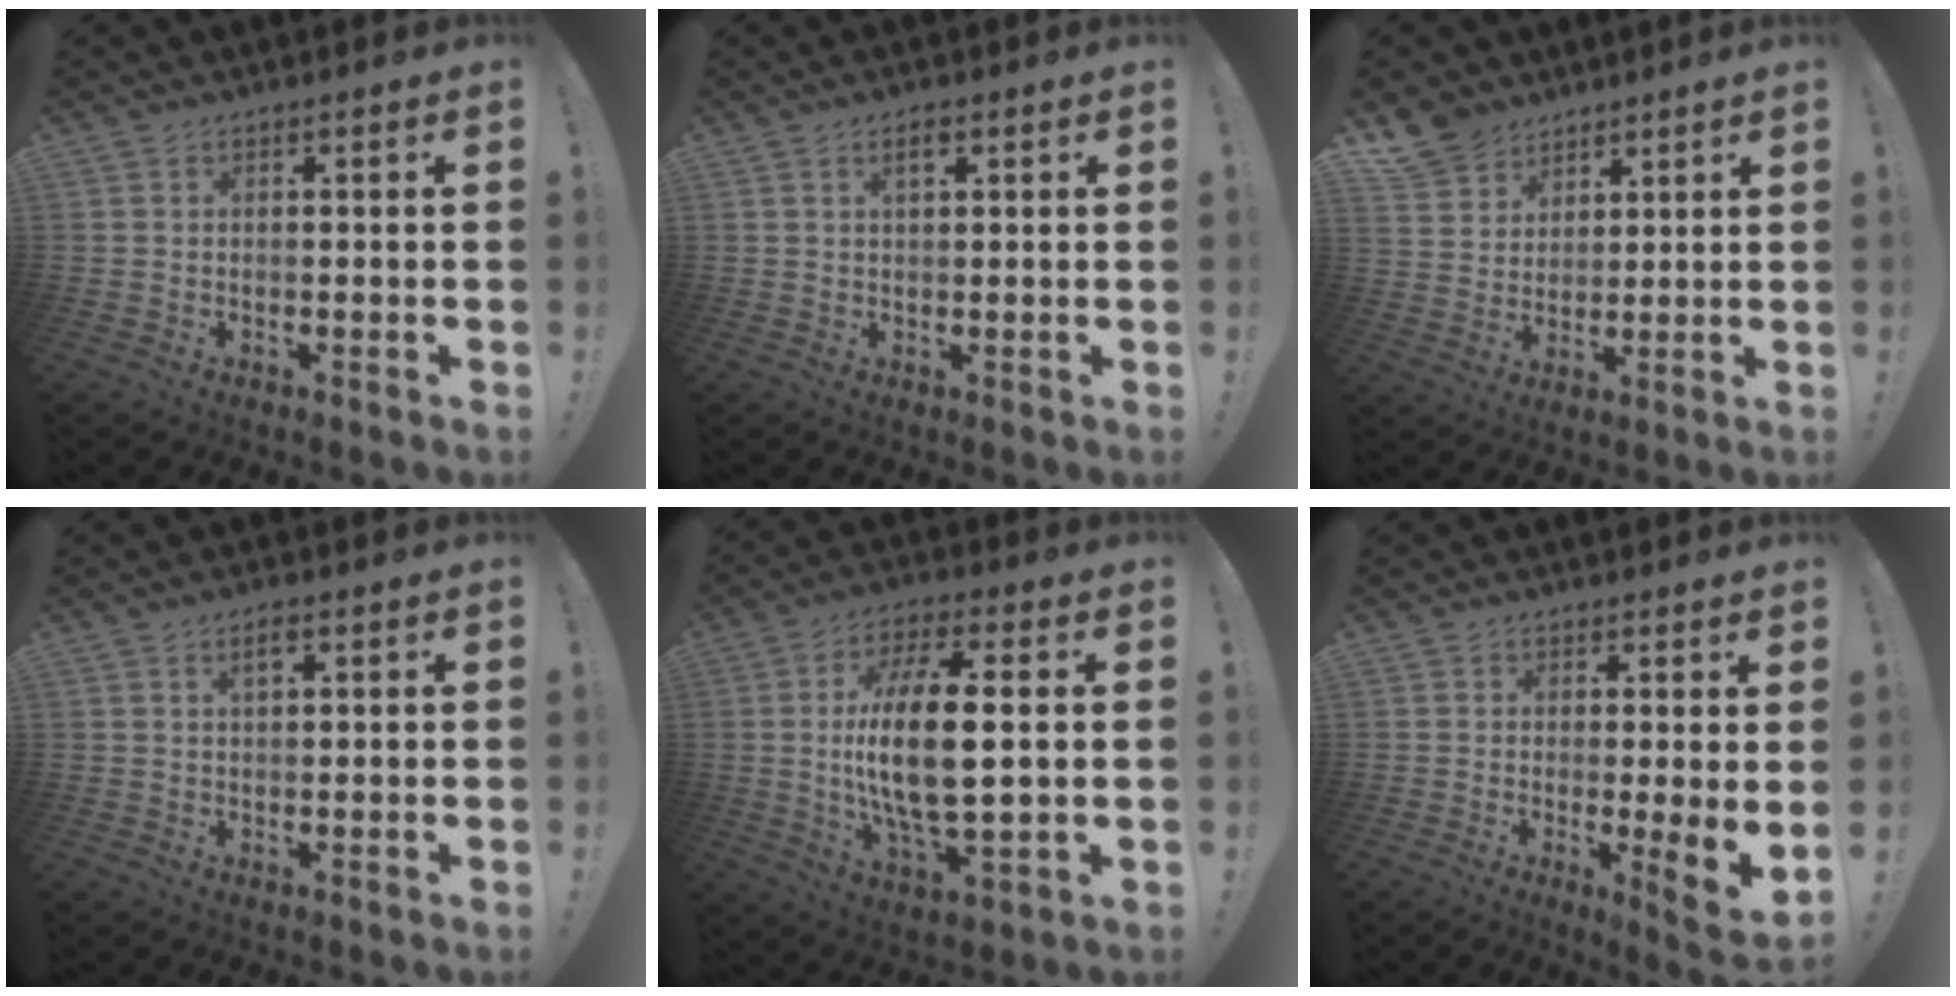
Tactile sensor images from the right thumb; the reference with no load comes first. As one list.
[{"total": 2.6, "force": [1.3, 1.2, 2.0], "torque": [-0.028, -0.001, 0.020]}, {"total": 8.7, "force": [6.8, 5.2, 1.4], "torque": [-0.031, -0.051, 0.136]}, {"total": 2.5, "force": [1.2, 1.1, 1.9], "torque": [-0.027, -0.001, 0.018]}, {"total": 17.8, "force": [0.8, 6.1, 16.8], "torque": [-0.337, -0.009, 0.002]}, {"total": 5.2, "force": [0.5, 0.0, 5.2], "torque": [-0.062, -0.023, 0.011]}]